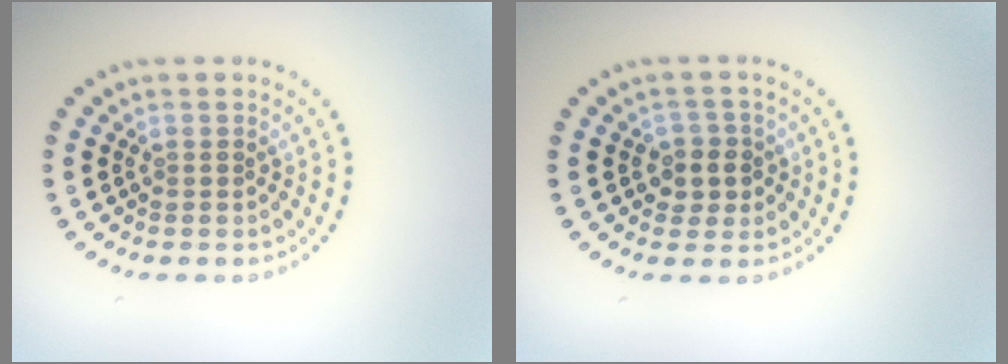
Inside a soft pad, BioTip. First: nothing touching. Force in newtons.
{"total": 2.3, "press": 2.1, "slide": 0.9}